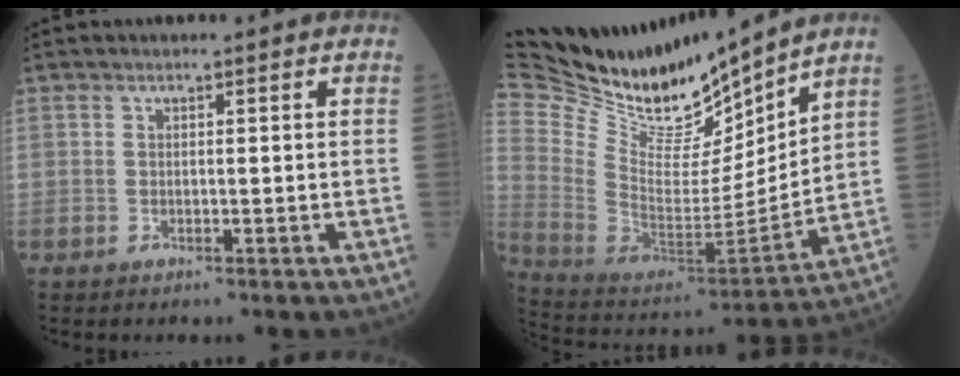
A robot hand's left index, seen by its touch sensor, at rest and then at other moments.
{"total": 22.8, "force": [20.6, 4.7, 8.6], "torque": [-0.180, -0.035, 0.363]}